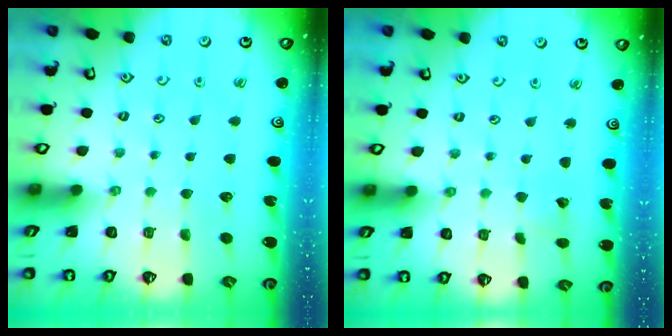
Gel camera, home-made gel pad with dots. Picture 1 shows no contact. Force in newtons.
{"total": 2.7, "press": 2.6, "slide": 0.3}